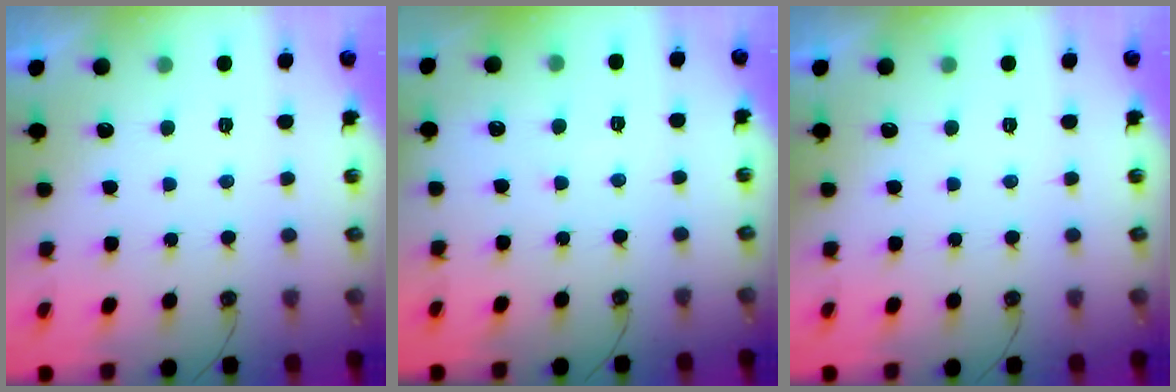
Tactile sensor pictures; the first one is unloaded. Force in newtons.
{"total": 4.2, "press": 4.2, "slide": 0.6}
{"total": 0.0}